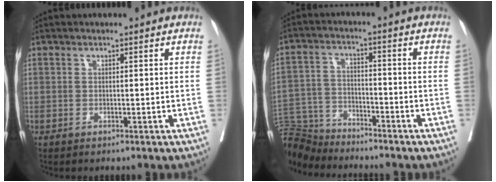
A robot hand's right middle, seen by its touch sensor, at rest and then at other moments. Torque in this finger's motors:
{"motor_torque": [1.03, -1.11, 0.64, 0.02]}